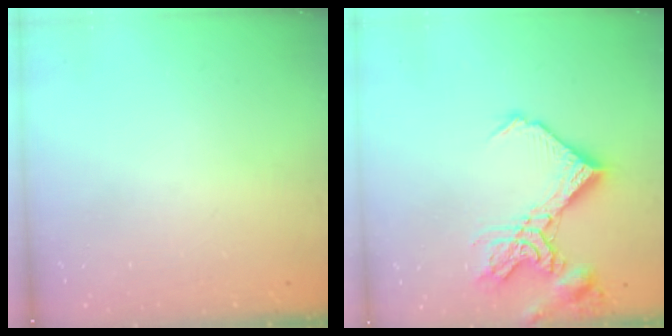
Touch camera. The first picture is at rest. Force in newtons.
{"total": 15.7, "press": 15.6, "slide": 1.8}